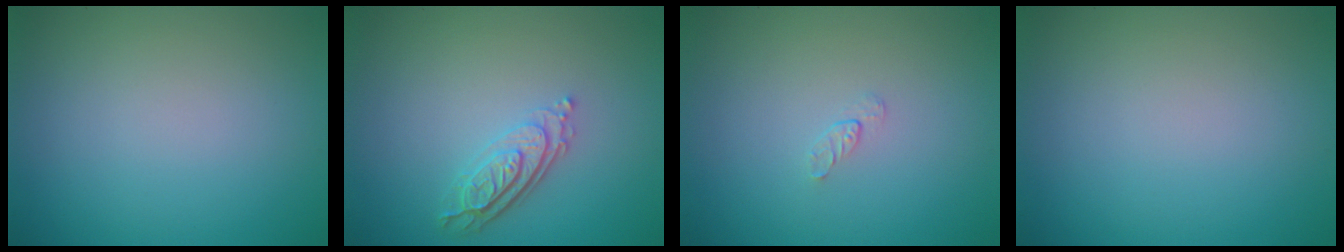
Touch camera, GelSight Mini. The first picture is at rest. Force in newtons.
{"total": 3.4, "press": 2.6, "slide": 2.2}
{"total": 0.5, "press": 0.3, "slide": 0.4}
{"total": 0.0}